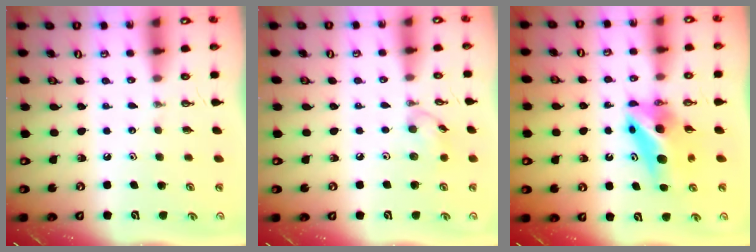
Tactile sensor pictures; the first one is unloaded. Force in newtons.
{"total": 7.2, "press": 7.2, "slide": 0.8}
{"total": 8.4, "press": 8.4, "slide": 0.6}